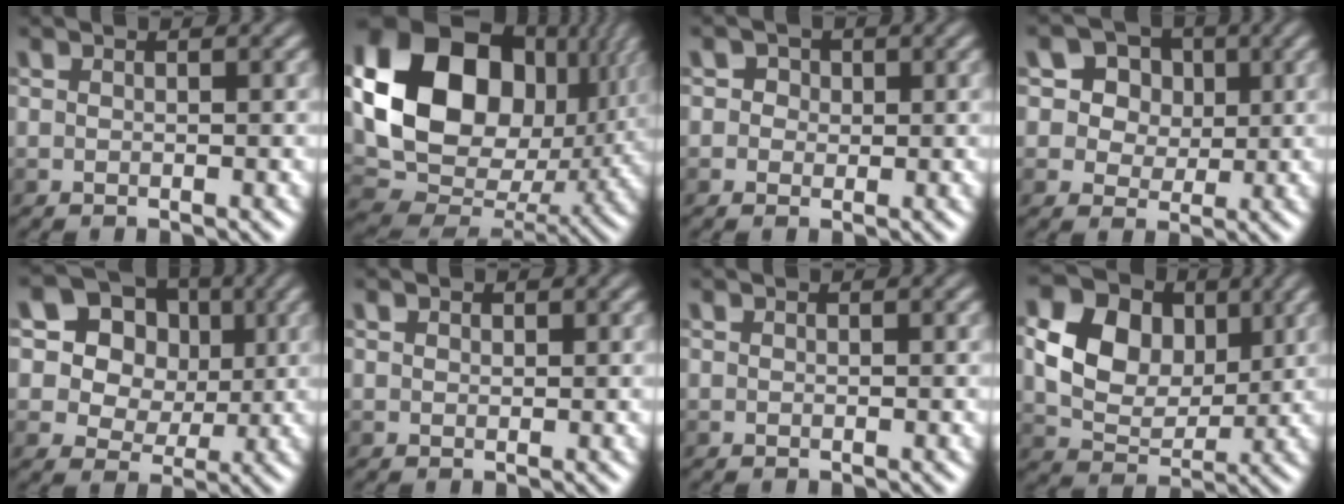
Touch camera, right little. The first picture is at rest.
{"total": 19.1, "force": [4.5, 13.9, 12.2], "torque": [-0.260, -0.008, 0.096]}
{"total": 2.0, "force": [0.7, 1.7, 0.7], "torque": [0.003, 0.004, 0.000]}
{"total": 7.1, "force": [3.4, 5.3, 3.1], "torque": [-0.052, 0.007, 0.038]}
{"total": 13.5, "force": [5.7, 11.1, 5.2], "torque": [-0.130, 0.024, 0.098]}
{"total": 0.6, "force": [0.4, 0.4, 0.1], "torque": [0.000, -0.001, 0.007]}
{"total": 0.0}
{"total": 13.8, "force": [3.9, 11.1, 7.3], "torque": [-0.150, 0.029, 0.066]}